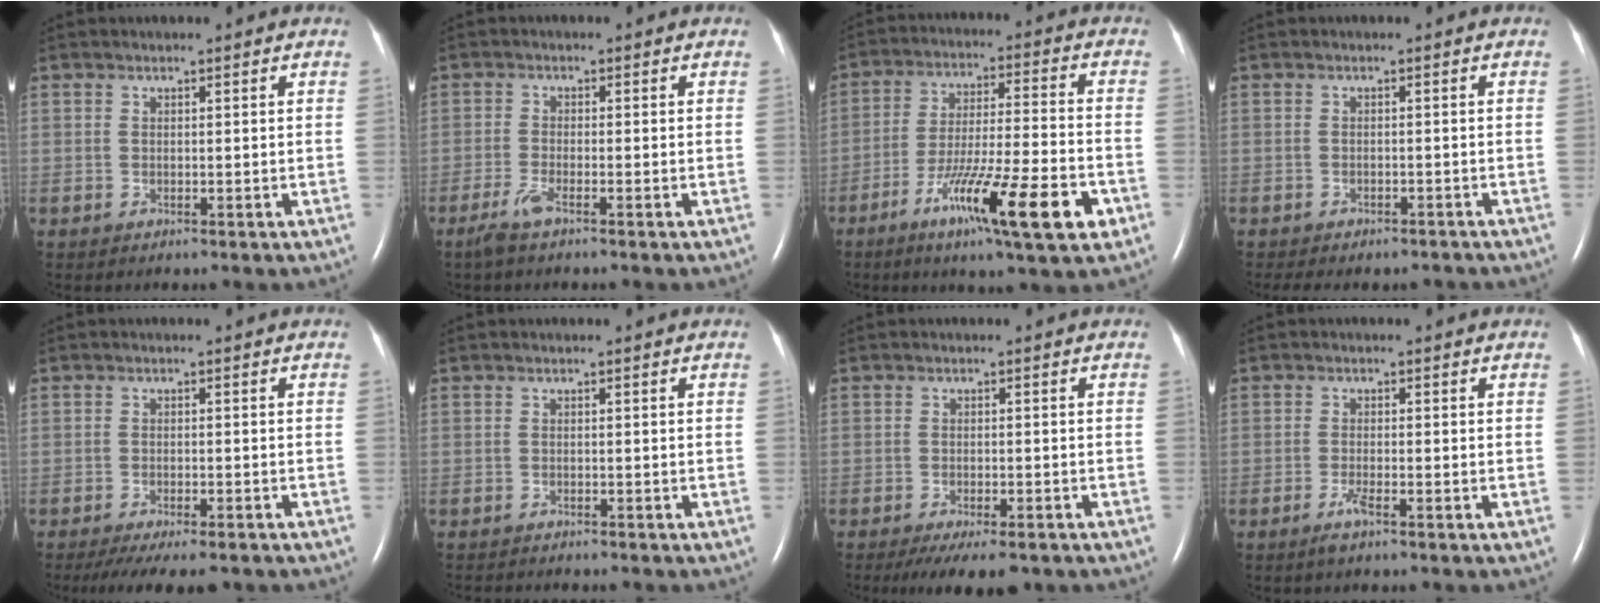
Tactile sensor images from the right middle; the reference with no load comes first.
{"total": 2.6, "force": [-1.9, 0.1, 1.8], "torque": [-0.050, -0.006, -0.043]}
{"total": 16.2, "force": [-7.9, 0.9, 14.1], "torque": [-0.227, -0.023, -0.125]}
{"total": 7.0, "force": [-6.0, 2.6, 2.3], "torque": [-0.030, 0.003, -0.073]}
{"total": 10.1, "force": [-8.4, 2.4, 5.2], "torque": [-0.077, -0.013, -0.115]}
{"total": 4.4, "force": [-4.0, 0.7, 1.7], "torque": [-0.023, -0.008, -0.051]}
{"total": 8.5, "force": [-6.6, 2.5, 4.8], "torque": [-0.063, -0.011, -0.093]}
{"total": 2.0, "force": [-1.3, 0.0, 1.5], "torque": [-0.038, -0.004, -0.029]}